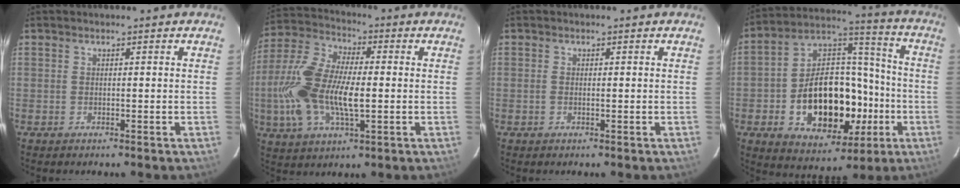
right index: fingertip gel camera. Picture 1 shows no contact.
{"total": 17.0, "force": [-1.9, 7.5, 15.1], "torque": [-0.322, 0.005, -0.040]}
{"total": 0.6, "force": [0.0, 0.3, 0.5], "torque": [-0.013, 0.000, -0.003]}
{"total": 22.0, "force": [-5.9, 13.9, 16.0], "torque": [-0.298, 0.045, -0.072]}